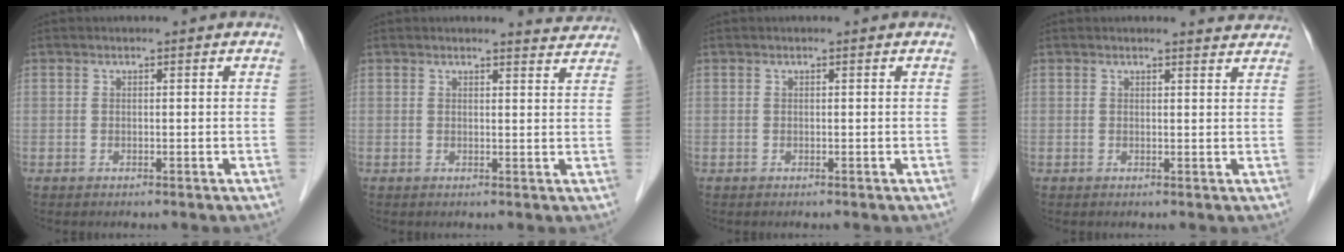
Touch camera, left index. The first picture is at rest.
{"total": 3.1, "force": [3.1, 0.3, -0.2], "torque": [-0.003, -0.016, 0.022]}
{"total": 0.0}
{"total": 2.5, "force": [2.5, 0.2, 0.0], "torque": [-0.007, -0.007, 0.017]}